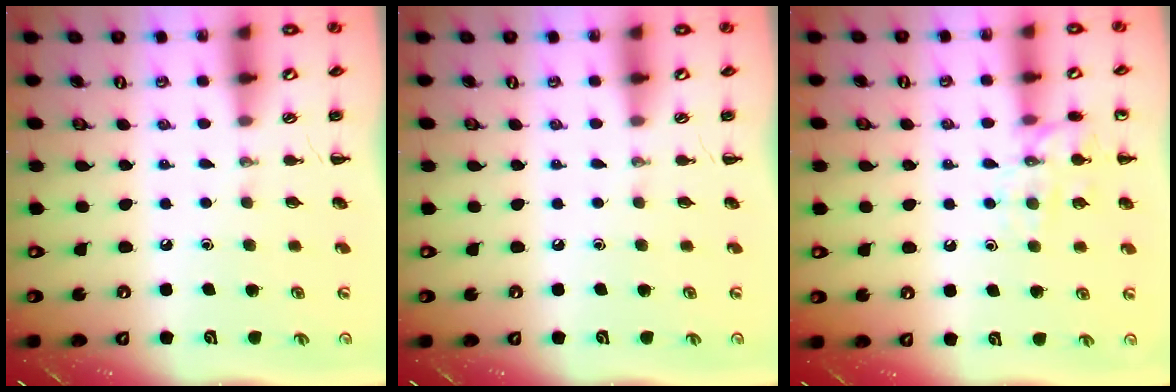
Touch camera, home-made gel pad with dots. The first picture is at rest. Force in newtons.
{"total": 0.0}
{"total": 12.0, "press": 11.9, "slide": 0.8}